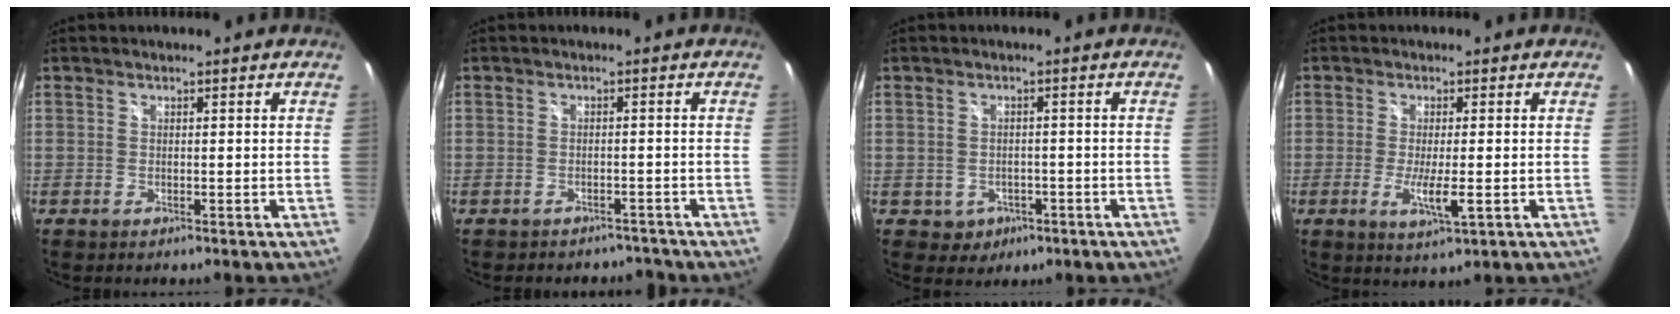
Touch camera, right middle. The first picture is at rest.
{"total": 5.1, "force": [-4.5, 2.3, 0.8], "torque": [-0.014, 0.001, -0.057]}
{"total": 4.6, "force": [-1.6, 4.0, 1.4], "torque": [-0.043, 0.003, -0.007]}
{"total": 5.2, "force": [-1.3, 0.6, 4.9], "torque": [-0.095, -0.014, -0.022]}